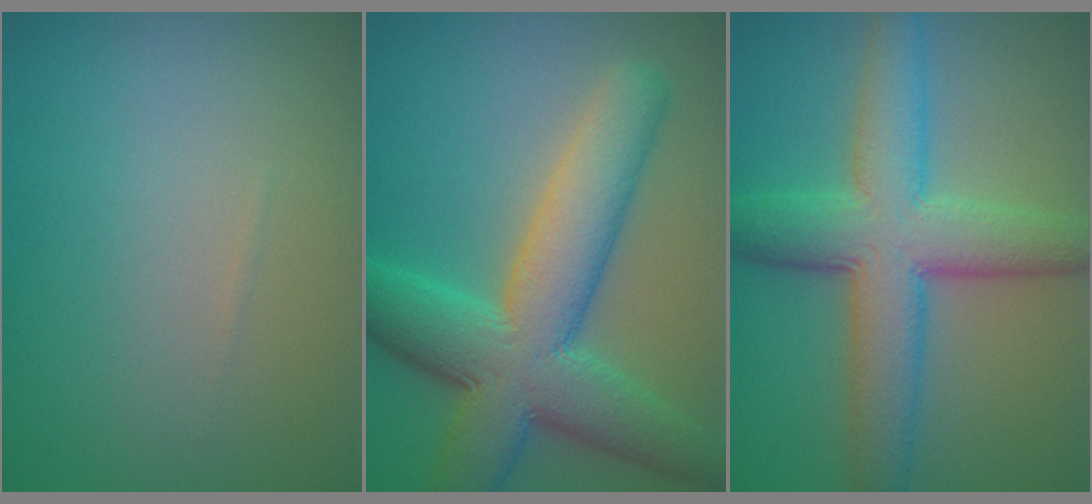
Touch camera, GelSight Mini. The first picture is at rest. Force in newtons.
{"total": 10.0, "press": 10.0, "slide": 0.7}
{"total": 8.0, "press": 8.0, "slide": 0.2}